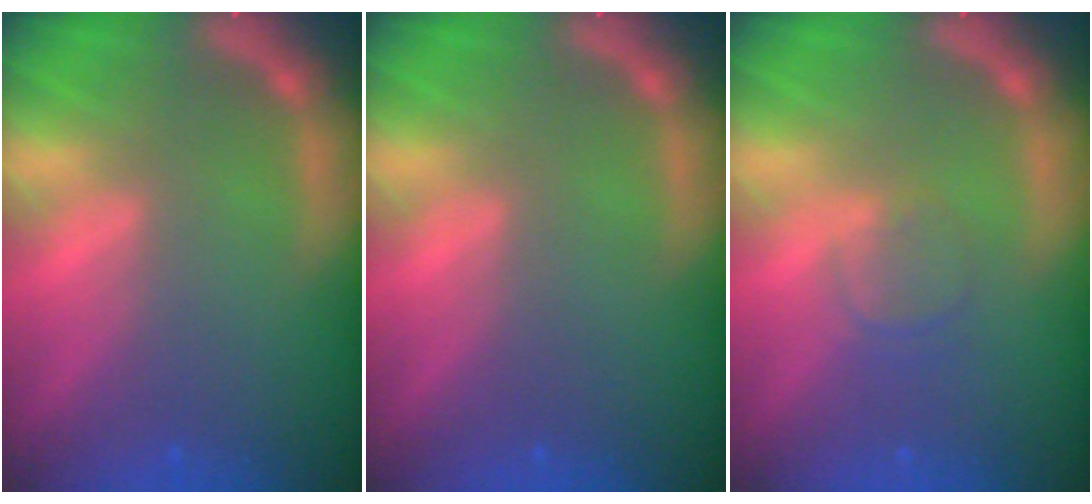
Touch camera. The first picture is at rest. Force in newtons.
{"total": 0.0}
{"total": 1.9}